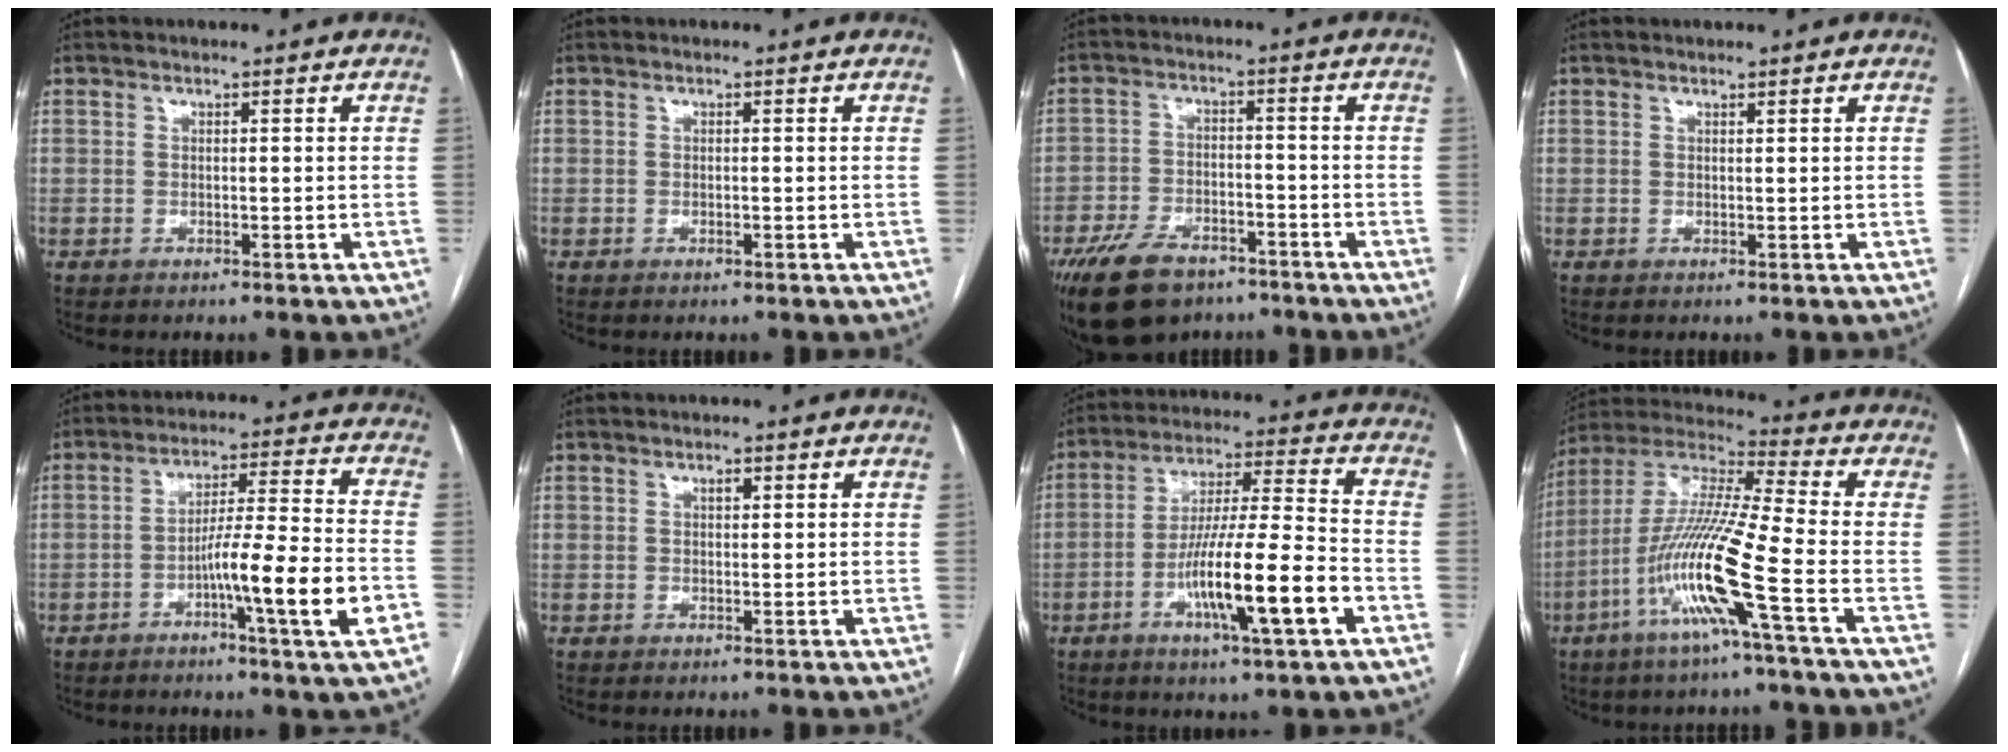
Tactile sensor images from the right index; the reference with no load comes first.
{"total": 0.6, "force": [-0.2, 0.1, 0.6], "torque": [-0.013, -0.002, -0.002]}
{"total": 11.6, "force": [-7.9, 6.2, 5.6], "torque": [-0.108, -0.002, -0.129]}
{"total": 0.0}
{"total": 12.5, "force": [-4.6, -0.9, 11.6], "torque": [-0.189, -0.003, -0.078]}
{"total": 0.7, "force": [0.3, 0.4, 0.5], "torque": [-0.010, 0.000, 0.004]}
{"total": 15.2, "force": [-5.7, 0.6, 14.1], "torque": [-0.248, -0.006, -0.097]}
{"total": 15.0, "force": [-6.0, -1.0, 13.7], "torque": [-0.282, -0.008, -0.124]}